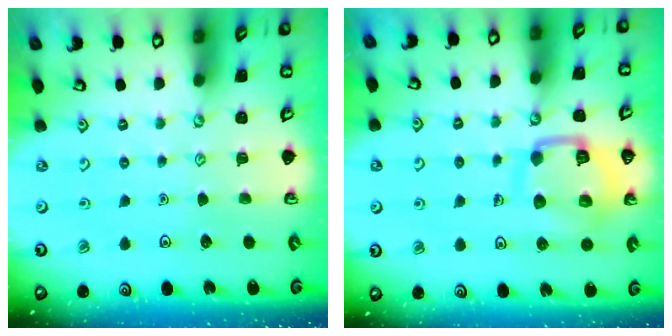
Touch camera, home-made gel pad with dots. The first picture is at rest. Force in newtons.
{"total": 12.4, "press": 12.3, "slide": 1.2}